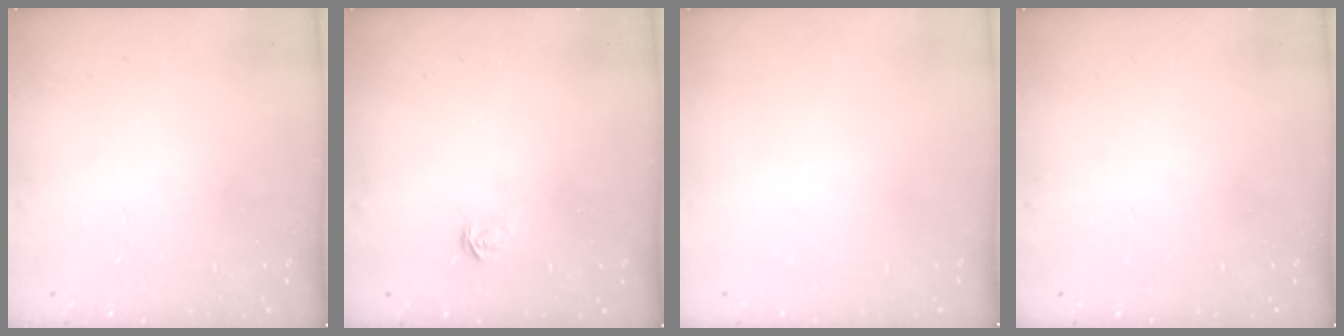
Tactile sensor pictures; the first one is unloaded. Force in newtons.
{"total": 2.3, "press": 2.3, "slide": 0.1}
{"total": 0.0}
{"total": 0.0}